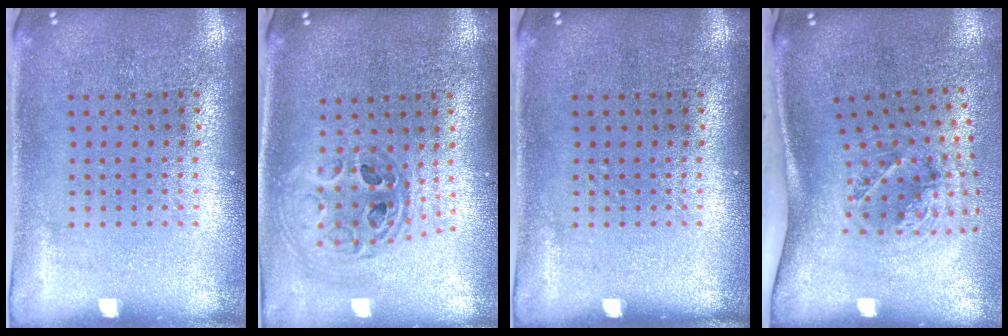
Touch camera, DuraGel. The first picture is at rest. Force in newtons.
{"total": 0.9, "press": 0.9, "slide": 0.2}
{"total": 0.0}
{"total": 1.8, "press": 1.3, "slide": 1.3}